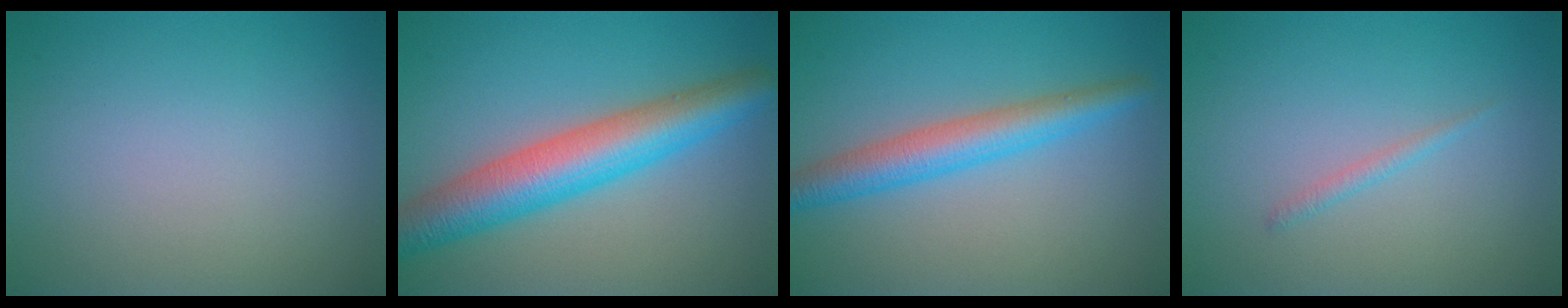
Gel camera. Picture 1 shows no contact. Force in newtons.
{"total": 7.5, "press": 7.5, "slide": 0.1}
{"total": 4.3, "press": 4.3, "slide": 0.2}
{"total": 0.8, "press": 0.8, "slide": 0.0}